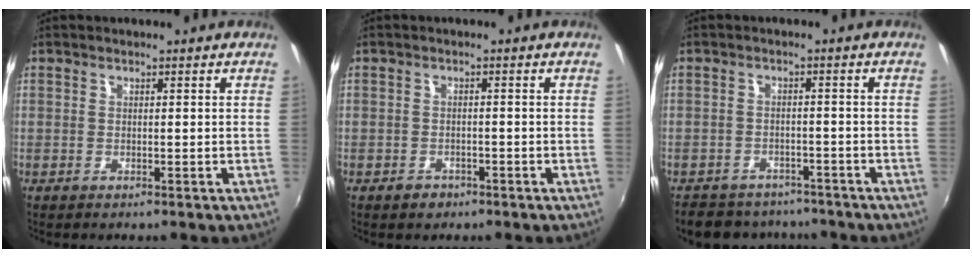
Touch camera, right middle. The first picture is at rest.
{"total": 2.1, "force": [-1.3, 1.5, 0.4], "torque": [-0.011, 0.000, -0.019]}
{"total": 11.0, "force": [-9.4, 4.9, 3.1], "torque": [-0.076, 0.006, -0.131]}